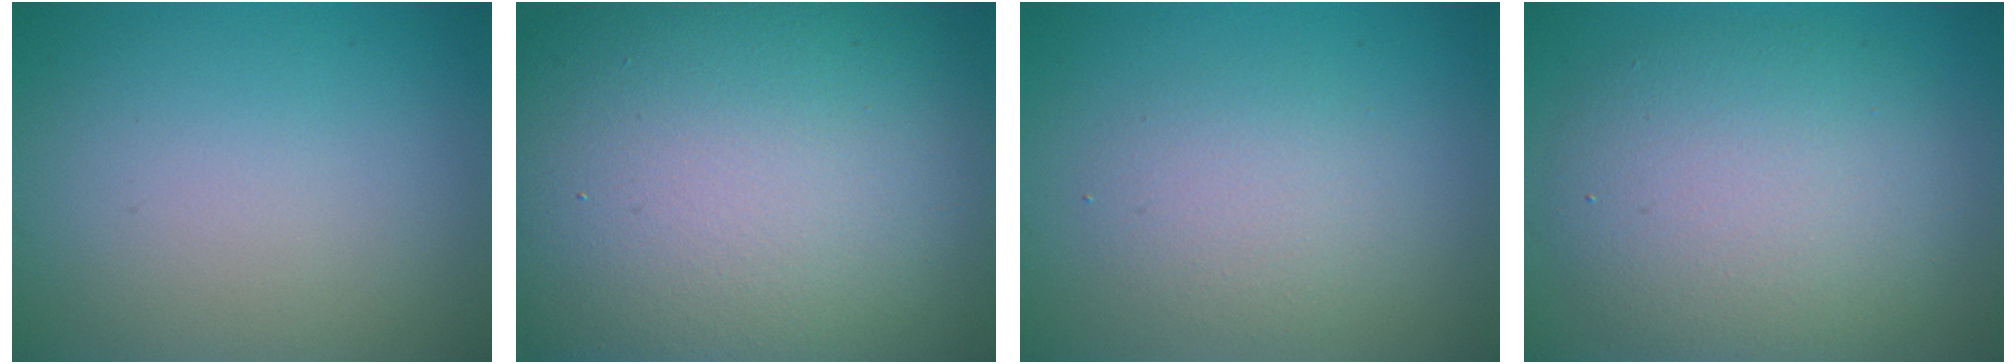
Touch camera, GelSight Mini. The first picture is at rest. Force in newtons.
{"total": 20.5, "press": 20.4, "slide": 1.1}
{"total": 2.6, "press": 2.6, "slide": 0.2}
{"total": 7.5, "press": 7.5, "slide": 0.2}